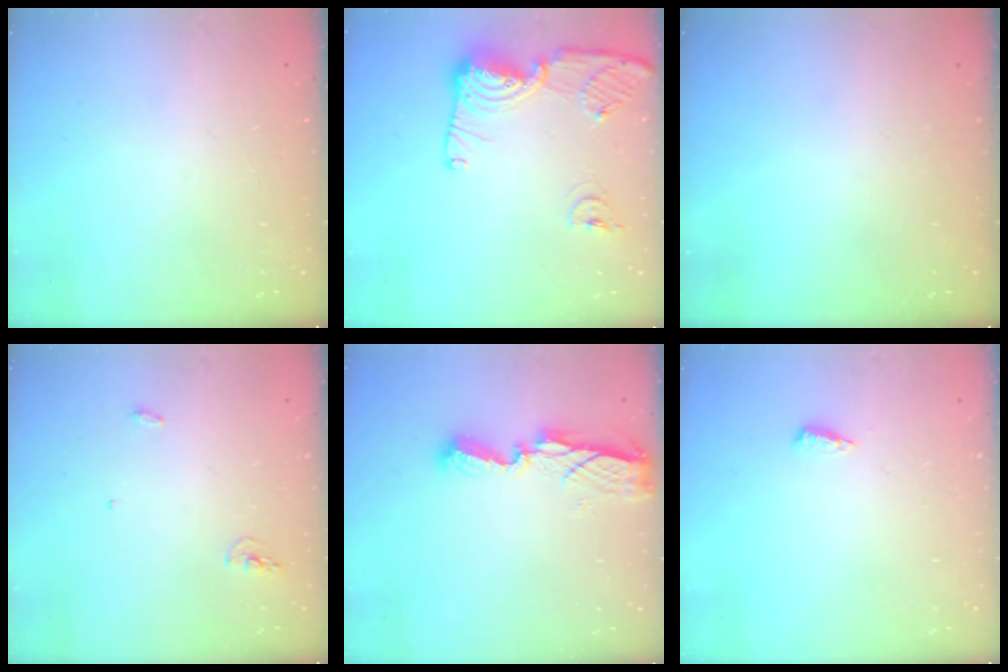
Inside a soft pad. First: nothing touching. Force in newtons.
{"total": 14.2, "press": 14.1, "slide": 1.6}
{"total": 0.0}
{"total": 7.6, "press": 4.3, "slide": 6.2}
{"total": 7.4, "press": 7.4, "slide": 0.2}
{"total": 4.9, "press": 4.8, "slide": 1.2}